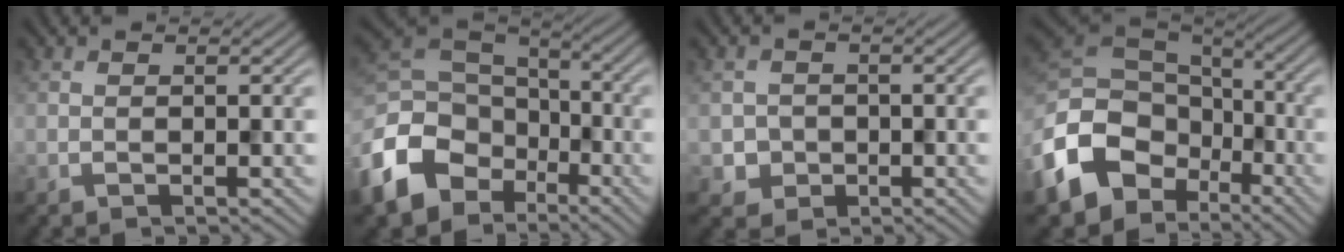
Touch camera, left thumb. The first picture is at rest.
{"total": 15.8, "force": [-7.4, 11.3, 8.2], "torque": [-0.246, -0.046, -0.144]}
{"total": 2.7, "force": [-0.7, 2.6, 0.5], "torque": [-0.010, -0.006, -0.018]}
{"total": 15.9, "force": [-7.1, 11.3, 8.5], "torque": [-0.229, -0.040, -0.137]}